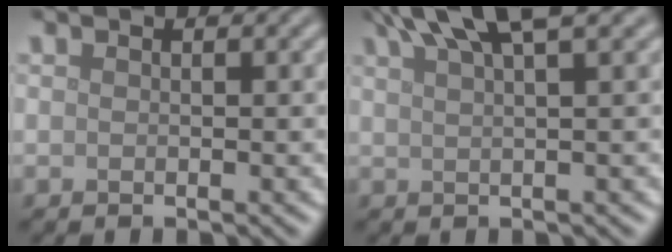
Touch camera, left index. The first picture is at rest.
{"total": 6.1, "force": [4.3, 1.0, 4.2], "torque": [-0.049, 0.020, 0.066]}